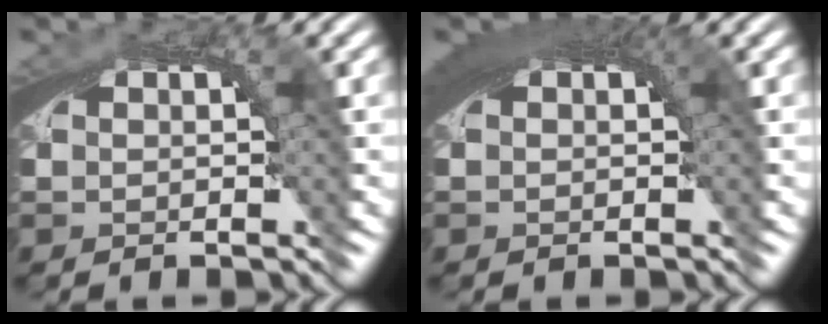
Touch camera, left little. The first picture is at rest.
{"total": 3.3, "force": [1.2, 1.0, 3.0], "torque": [-0.033, 0.010, 0.013]}